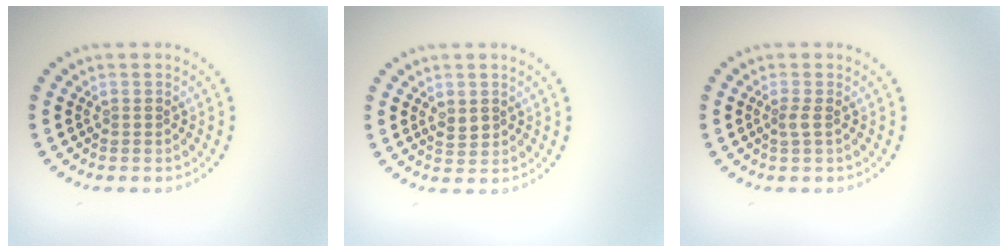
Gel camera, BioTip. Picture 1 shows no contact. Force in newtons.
{"total": 1.4, "press": 1.4, "slide": 0.2}
{"total": 1.1, "press": 0.7, "slide": 0.8}